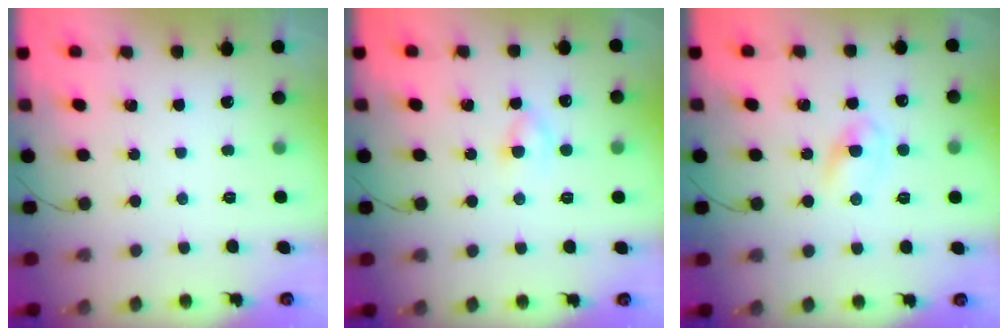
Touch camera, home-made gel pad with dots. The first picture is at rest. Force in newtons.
{"total": 2.5, "press": 2.2, "slide": 1.1}
{"total": 2.7, "press": 2.4, "slide": 1.4}